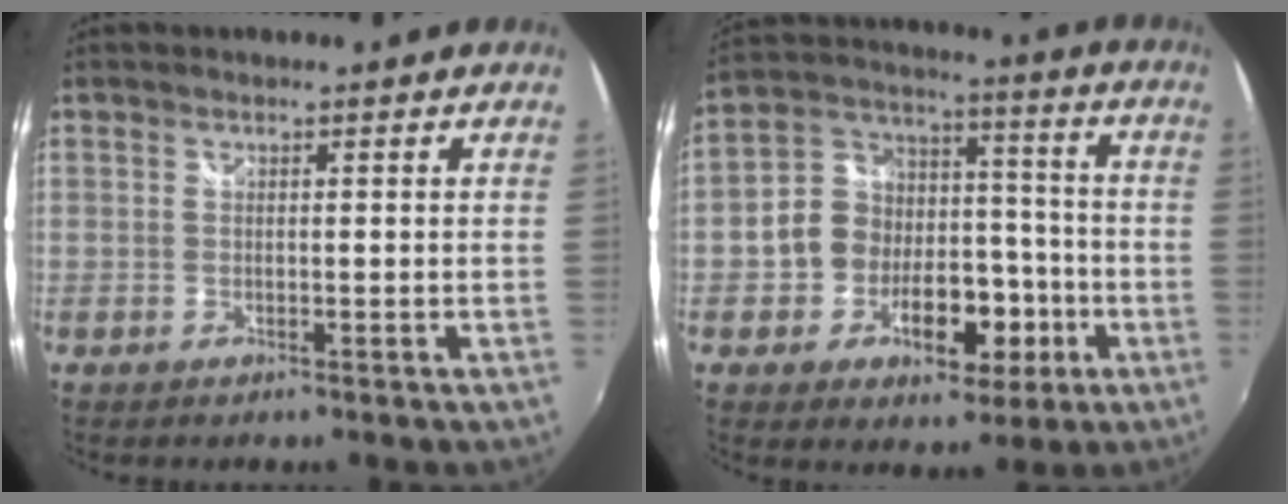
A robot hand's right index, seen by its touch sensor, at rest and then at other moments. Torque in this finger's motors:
{"motor_torque": [0.49, -0.27, 0.71, 0.14]}